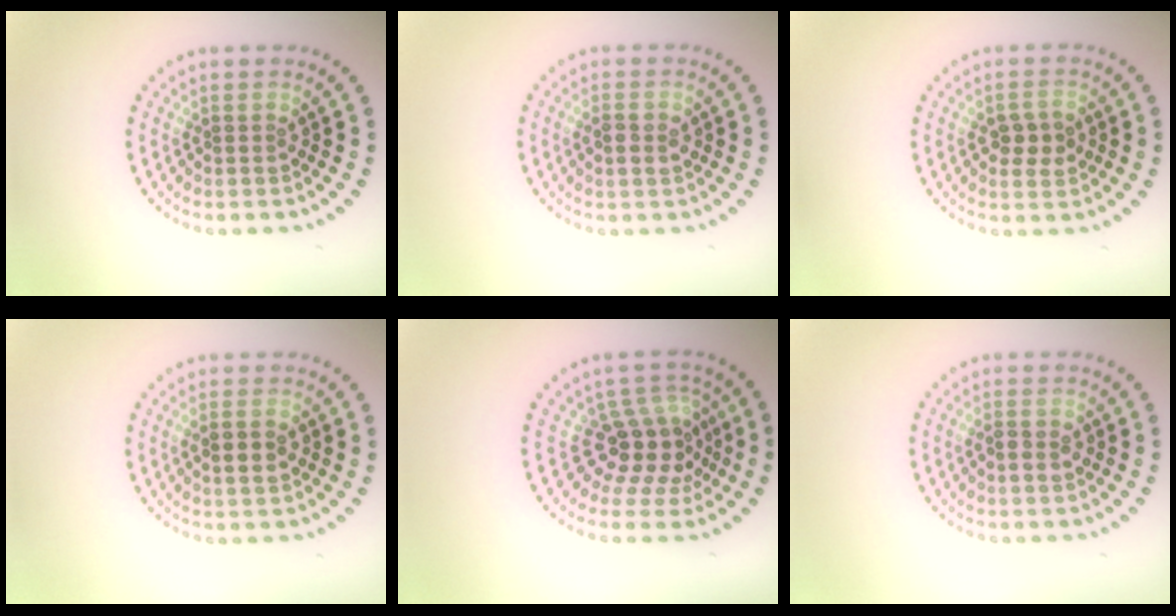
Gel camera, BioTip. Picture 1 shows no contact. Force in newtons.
{"total": 1.8, "press": 1.8, "slide": 0.1}
{"total": 2.5, "press": 2.5, "slide": 0.1}
{"total": 2.3, "press": 2.2, "slide": 0.6}
{"total": 4.4, "press": 3.8, "slide": 2.3}
{"total": 1.7, "press": 1.7, "slide": 0.1}